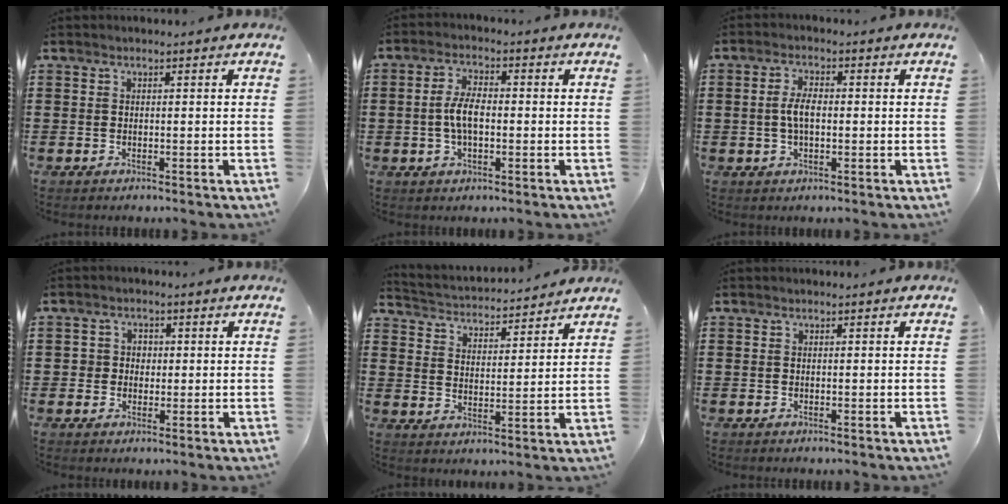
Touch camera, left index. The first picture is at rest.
{"total": 5.2, "force": [-0.5, 2.2, 4.7], "torque": [-0.107, -0.001, -0.015]}
{"total": 4.0, "force": [0.0, 1.7, 3.6], "torque": [-0.084, -0.001, -0.007]}
{"total": 2.2, "force": [0.1, 2.1, 0.5], "torque": [-0.020, 0.009, -0.003]}
{"total": 3.0, "force": [2.9, 0.0, -0.2], "torque": [-0.017, -0.026, 0.045]}
{"total": 0.0}